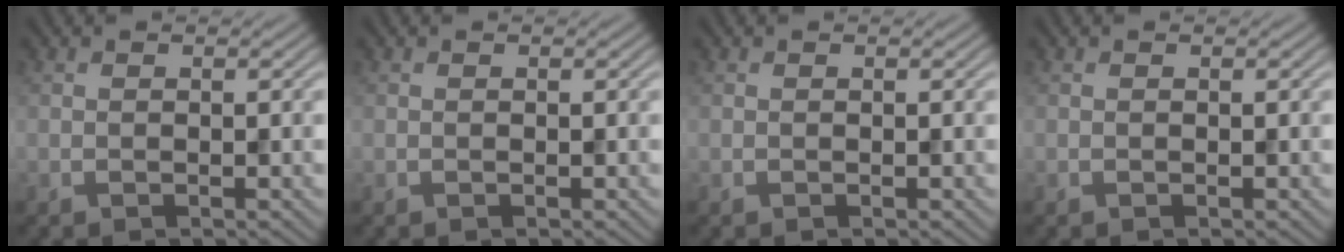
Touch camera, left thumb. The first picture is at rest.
{"total": 0.0}
{"total": 0.0}
{"total": 0.0}